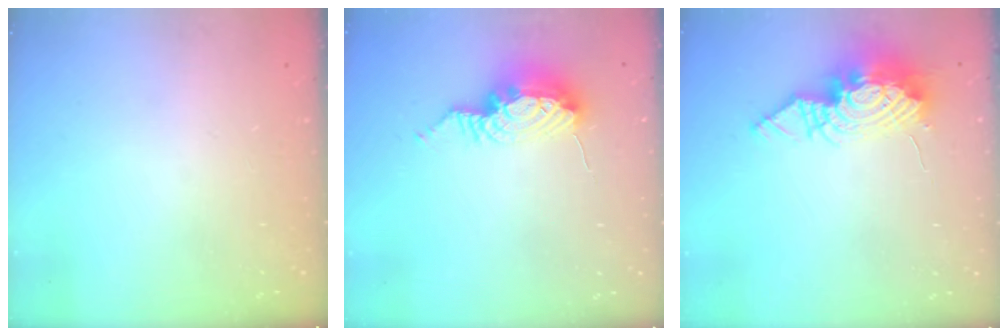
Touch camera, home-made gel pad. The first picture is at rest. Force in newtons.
{"total": 15.7, "press": 11.6, "slide": 10.6}
{"total": 13.5, "press": 13.5, "slide": 1.4}